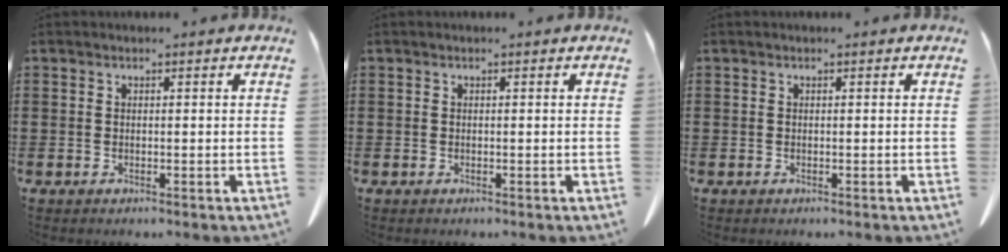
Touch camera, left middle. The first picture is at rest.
{"total": 0.0}
{"total": 0.0}